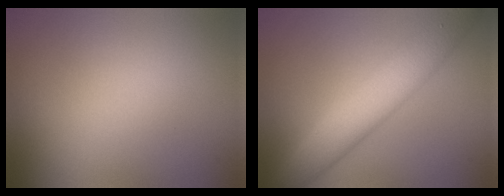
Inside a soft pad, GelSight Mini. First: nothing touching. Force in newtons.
{"total": 6.0, "press": 6.0, "slide": 0.1}